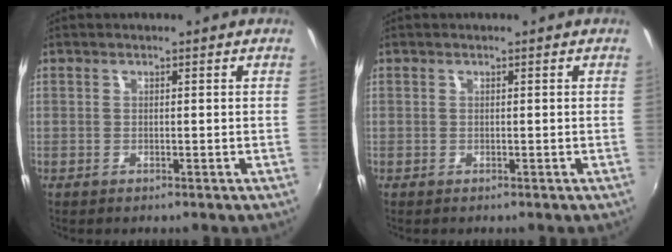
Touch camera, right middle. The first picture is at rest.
{"total": 0.0}